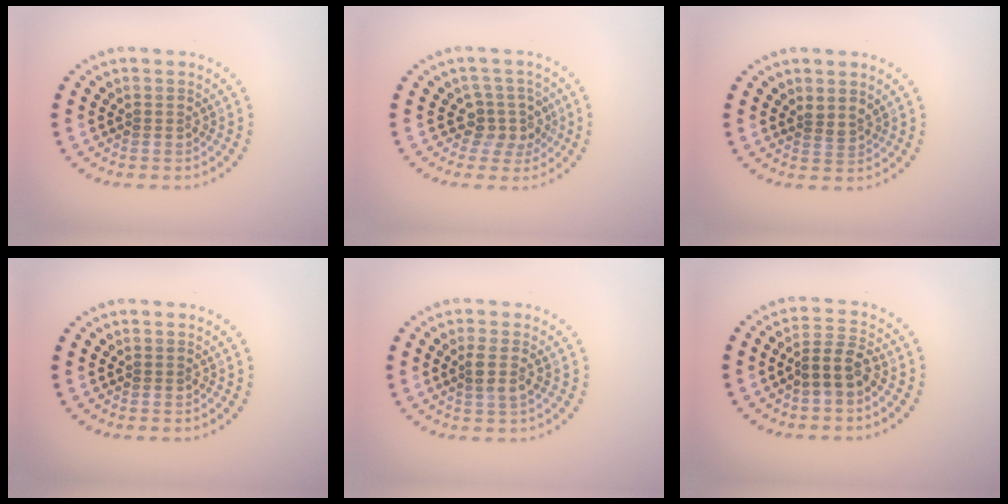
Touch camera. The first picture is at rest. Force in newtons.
{"total": 2.7, "press": 2.2, "slide": 1.6}
{"total": 1.5, "press": 1.1, "slide": 1.0}
{"total": 0.0}
{"total": 1.9, "press": 1.6, "slide": 1.1}
{"total": 2.8, "press": 2.5, "slide": 1.3}